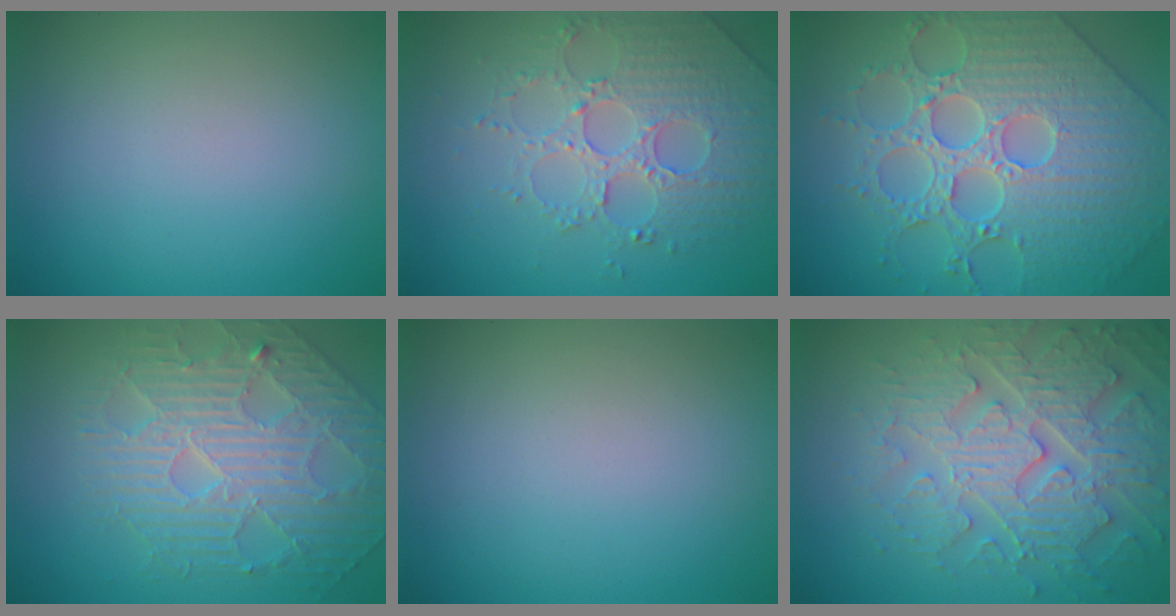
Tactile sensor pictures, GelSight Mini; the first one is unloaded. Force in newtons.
{"total": 4.2, "press": 3.9, "slide": 1.3}
{"total": 7.5, "press": 6.6, "slide": 3.5}
{"total": 5.0, "press": 4.8, "slide": 1.5}
{"total": 0.0}
{"total": 6.8, "press": 5.8, "slide": 3.6}